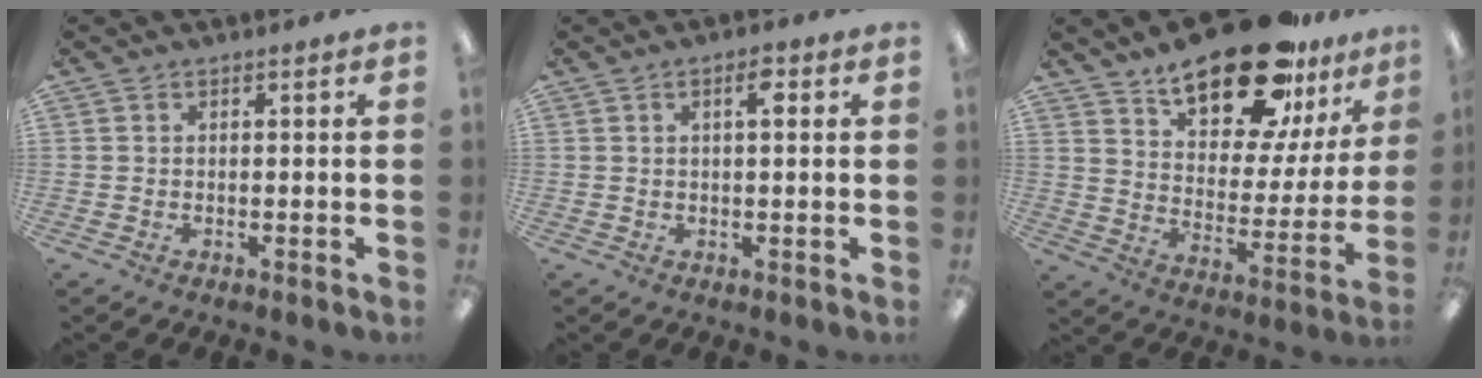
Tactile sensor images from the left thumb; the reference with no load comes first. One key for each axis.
{"total": 3.7, "fx": 1.4, "fy": 1.3, "fz": 3.1, "tx": -0.050, "ty": 0.002, "tz": 0.018}
{"total": 22.7, "fx": 16.5, "fy": 8.7, "fz": 12.9, "tx": -0.197, "ty": -0.101, "tz": 0.280}